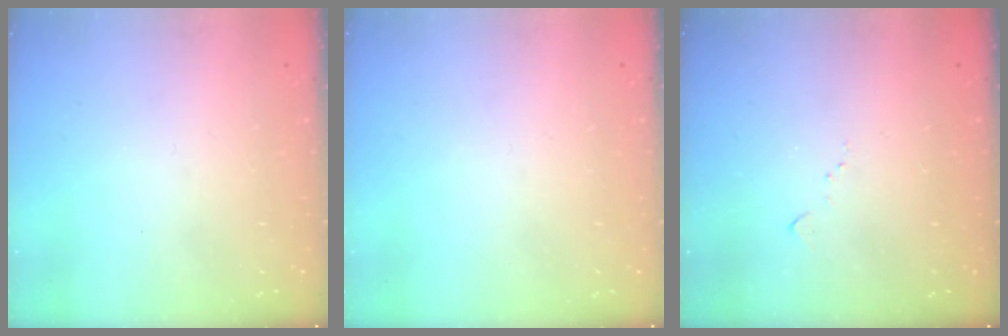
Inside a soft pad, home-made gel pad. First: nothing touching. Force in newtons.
{"total": 0.0}
{"total": 6.1, "press": 6.0, "slide": 0.8}